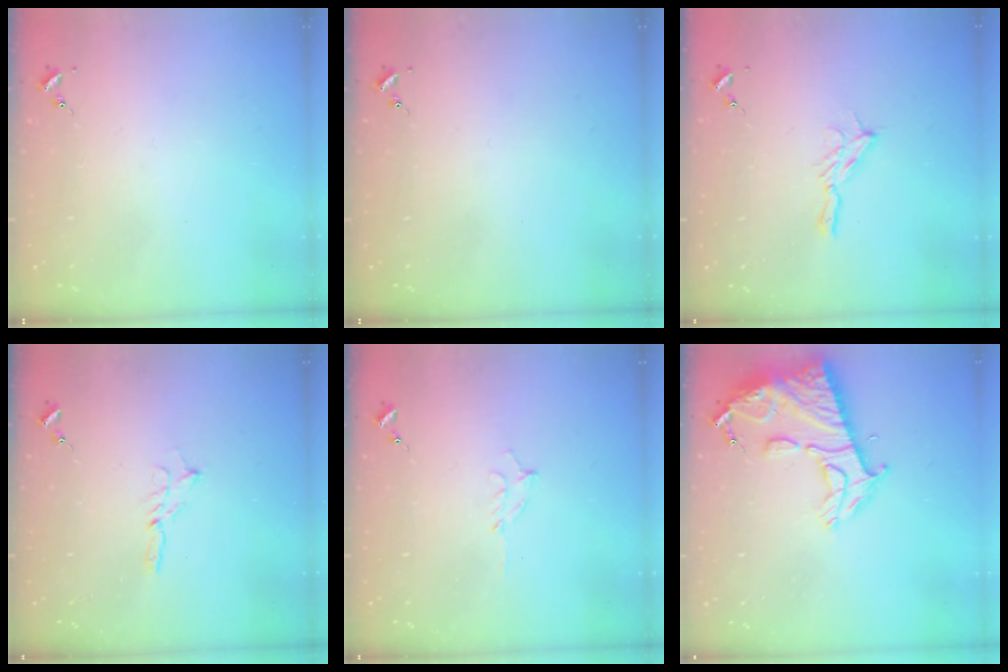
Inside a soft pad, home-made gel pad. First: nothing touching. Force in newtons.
{"total": 0.0}
{"total": 5.7, "press": 5.7, "slide": 0.4}
{"total": 2.0, "press": 2.0, "slide": 0.2}
{"total": 5.6, "press": 5.6, "slide": 0.6}
{"total": 15.3, "press": 15.3, "slide": 1.4}